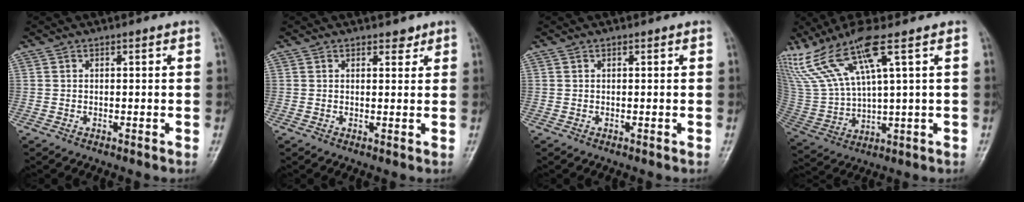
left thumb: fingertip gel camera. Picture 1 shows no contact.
{"total": 1.7, "force": [1.3, 0.9, 0.5], "torque": [0.006, -0.008, 0.015]}
{"total": 0.0}
{"total": 13.4, "force": [8.2, 2.0, 10.4], "torque": [-0.244, -0.025, 0.182]}